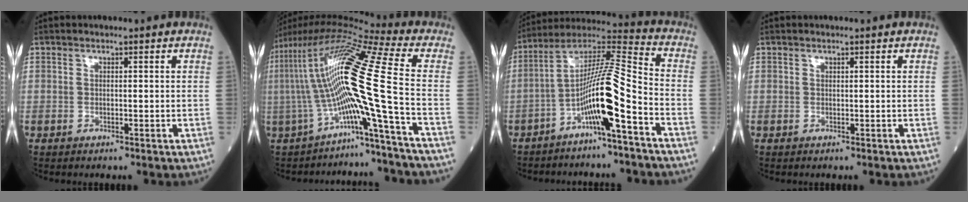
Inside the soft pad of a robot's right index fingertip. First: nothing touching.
{"total": 17.2, "force": [-4.3, -2.4, 16.4], "torque": [-0.324, 0.029, -0.091]}
{"total": 12.5, "force": [-5.4, 0.0, 11.3], "torque": [-0.212, 0.017, -0.103]}
{"total": 0.0}